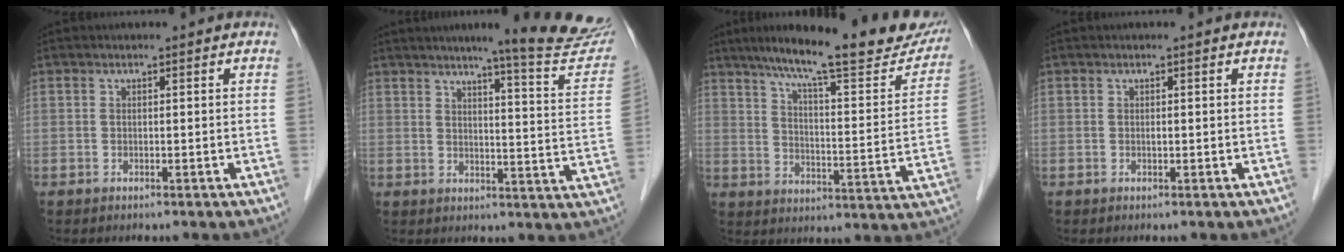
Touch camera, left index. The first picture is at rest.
{"total": 16.2, "force": [14.4, -0.4, 7.3], "torque": [-0.082, -0.068, 0.161]}
{"total": 23.0, "force": [19.1, 3.1, 12.4], "torque": [-0.184, -0.018, 0.255]}
{"total": 0.0}